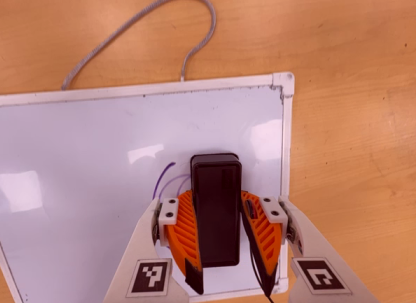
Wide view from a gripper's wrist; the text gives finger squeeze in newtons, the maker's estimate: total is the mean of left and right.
{"total": 11.5, "left": 11.0, "right": 12.0}